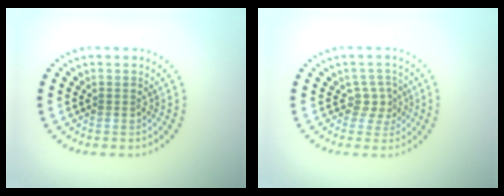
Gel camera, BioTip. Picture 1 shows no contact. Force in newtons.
{"total": 1.9, "press": 1.4, "slide": 1.3}